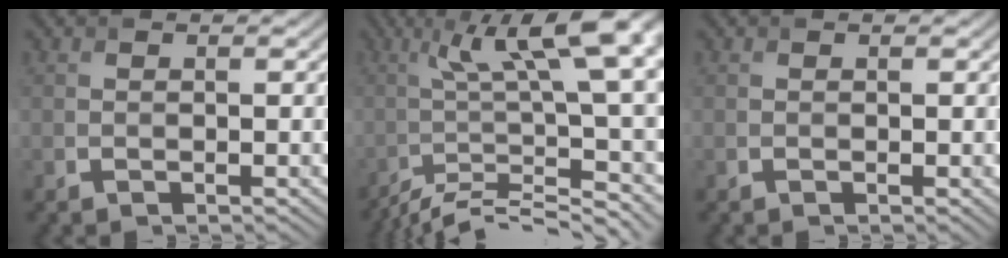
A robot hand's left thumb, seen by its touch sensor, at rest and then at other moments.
{"total": 14.4, "force": [-3.2, 3.1, 13.7], "torque": [-0.216, 0.011, -0.051]}
{"total": 0.0}